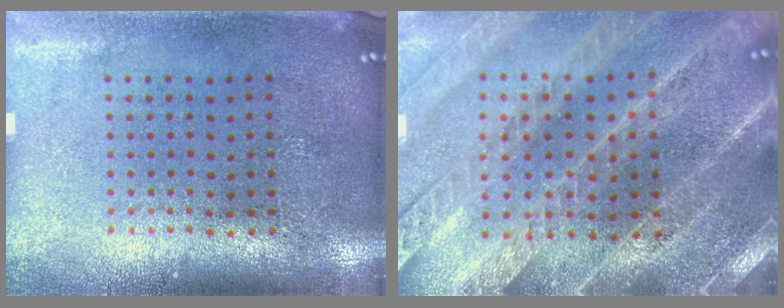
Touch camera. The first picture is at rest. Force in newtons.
{"total": 2.8, "press": 2.8, "slide": 0.5}